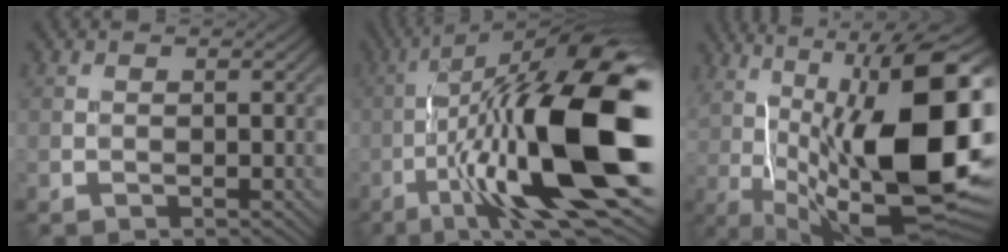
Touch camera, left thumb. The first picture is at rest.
{"total": 19.6, "force": [-4.0, 5.6, 18.4], "torque": [-0.323, 0.011, -0.065]}
{"total": 20.0, "force": [0.9, 8.0, 18.3], "torque": [-0.272, 0.022, 0.016]}